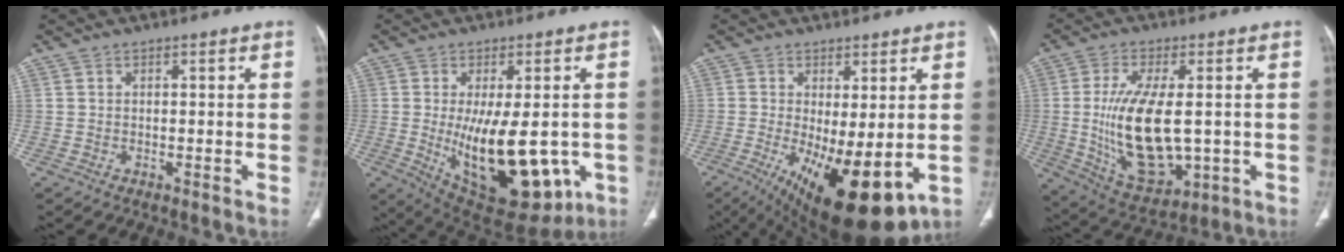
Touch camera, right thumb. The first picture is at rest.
{"total": 21.2, "force": [-3.8, 10.0, 18.3], "torque": [-0.256, -0.028, -0.021]}
{"total": 15.6, "force": [-3.5, 5.9, 13.9], "torque": [-0.219, -0.027, -0.031]}
{"total": 17.2, "force": [-0.5, 8.1, 15.2], "torque": [-0.280, -0.015, 0.013]}